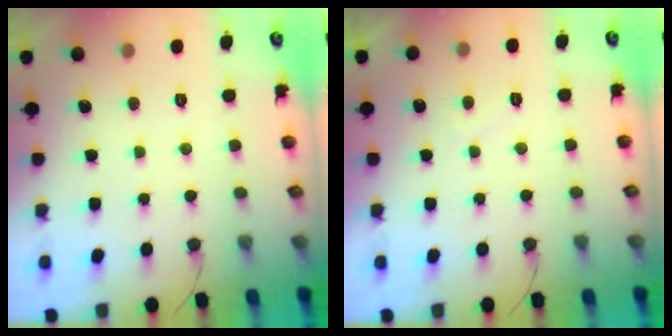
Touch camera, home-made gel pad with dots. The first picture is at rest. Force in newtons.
{"total": 1.1, "press": 0.8, "slide": 0.7}